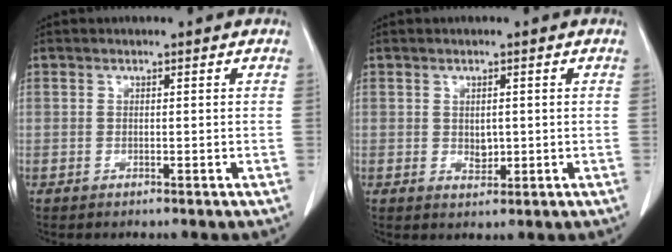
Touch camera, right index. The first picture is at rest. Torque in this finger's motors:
{"motor_torque": [0.02, 0.02, -0.01, 0.03]}